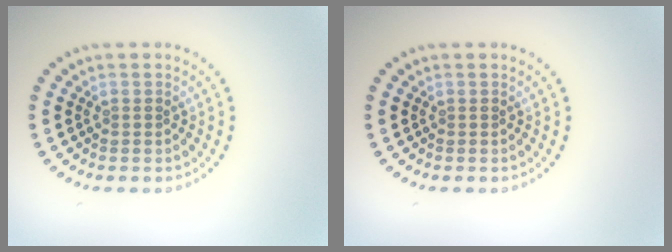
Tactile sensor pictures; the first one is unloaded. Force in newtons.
{"total": 0.0}